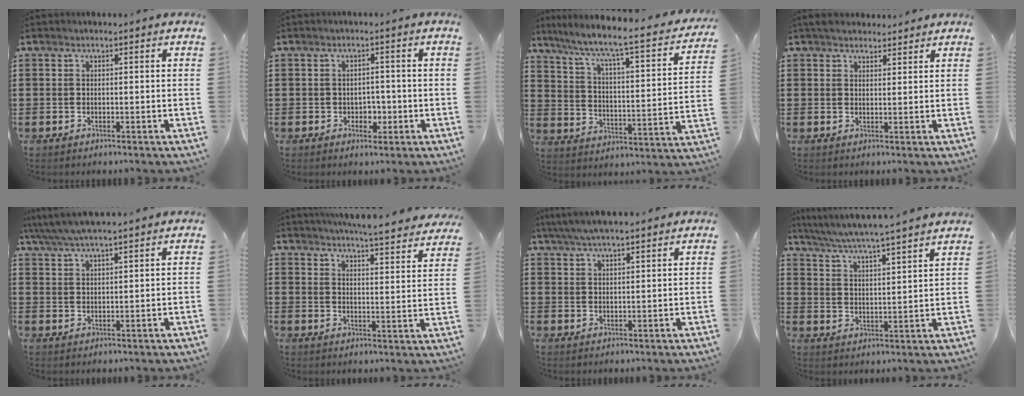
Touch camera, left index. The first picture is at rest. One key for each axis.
{"total": 2.2, "fx": -0.6, "fy": 1.7, "fz": 1.2, "tx": -0.029, "ty": 0.004, "tz": -0.015}
{"total": 5.5, "fx": 4.4, "fy": -0.1, "fz": 3.3, "tx": -0.087, "ty": -0.046, "tz": 0.060}
{"total": 2.8, "fx": 2.6, "fy": 1.0, "fz": 0.2, "tx": -0.010, "ty": 0.002, "tz": 0.050}
{"total": 4.7, "fx": 4.2, "fy": 0.3, "fz": 2.2, "tx": -0.054, "ty": -0.012, "tz": 0.074}
{"total": 5.1, "fx": 4.9, "fy": -0.3, "fz": 1.5, "tx": -0.041, "ty": -0.037, "tz": 0.081}
{"total": 4.6, "fx": 4.1, "fy": 0.3, "fz": 2.0, "tx": -0.049, "ty": -0.006, "tz": 0.074}
{"total": 4.9, "fx": 4.5, "fy": -0.9, "fz": 1.6, "tx": -0.053, "ty": -0.037, "tz": 0.071}